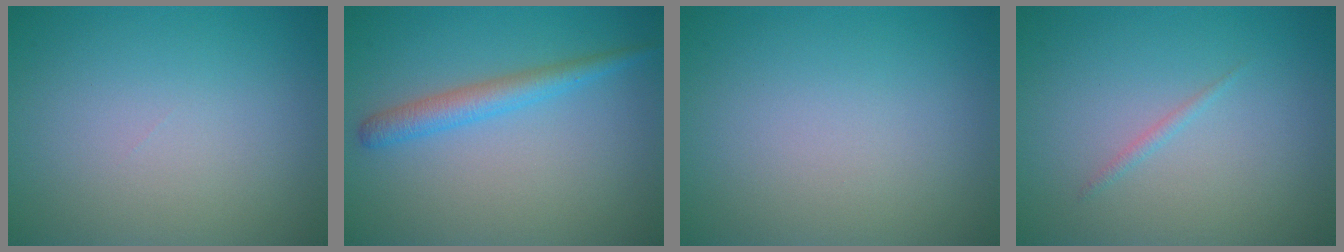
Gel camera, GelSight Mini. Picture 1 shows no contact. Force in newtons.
{"total": 2.6, "press": 2.6, "slide": 0.1}
{"total": 0.0}
{"total": 0.6, "press": 0.6, "slide": 0.0}